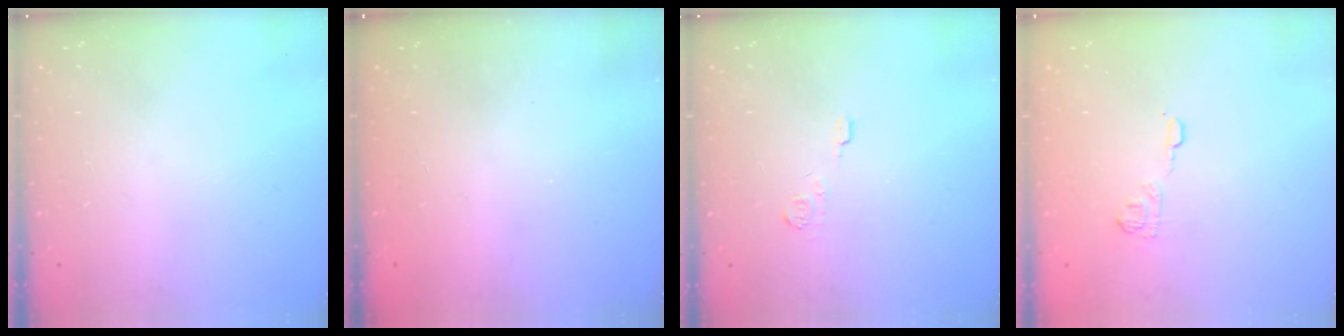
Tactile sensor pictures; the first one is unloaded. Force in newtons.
{"total": 2.3, "press": 2.2, "slide": 0.8}
{"total": 3.8, "press": 3.8, "slide": 0.5}
{"total": 5.2, "press": 4.9, "slide": 1.5}